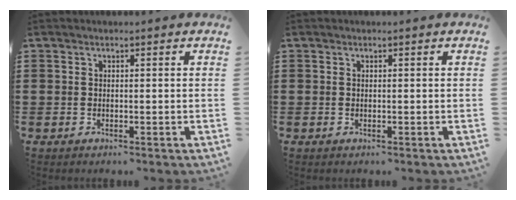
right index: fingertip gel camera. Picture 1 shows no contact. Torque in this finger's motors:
{"motor_torque": [0.90, 1.24, 0.00, 0.00]}